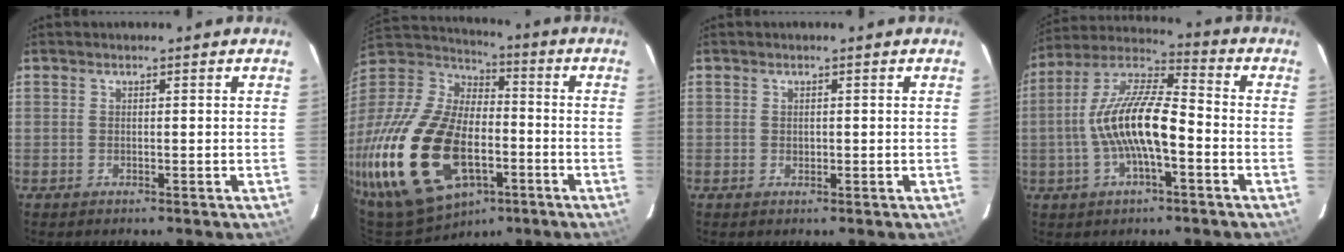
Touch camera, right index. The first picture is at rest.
{"total": 30.7, "force": [-11.7, 17.6, 22.3], "torque": [-0.481, -0.029, -0.193]}
{"total": 0.7, "force": [0.0, 0.7, 0.2], "torque": [-0.002, 0.001, 0.002]}
{"total": 14.4, "force": [-3.1, 4.1, 13.5], "torque": [-0.264, 0.008, -0.061]}